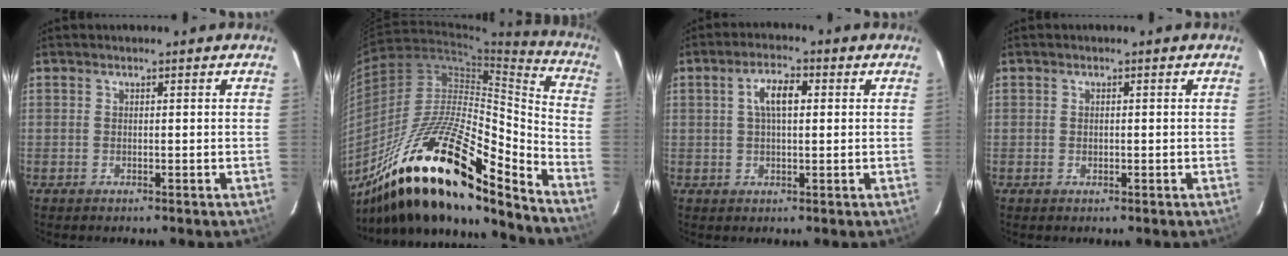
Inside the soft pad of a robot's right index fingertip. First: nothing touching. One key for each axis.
{"total": 25.6, "fx": -17.2, "fy": 6.4, "fz": 17.9, "tx": -0.311, "ty": -0.021, "tz": -0.308}
{"total": 5.2, "fx": 1.1, "fy": 2.1, "fz": 4.6, "tx": -0.086, "ty": 0.015, "tz": 0.020}
{"total": 0.7, "fx": -0.1, "fy": 0.5, "fz": 0.4, "tx": -0.005, "ty": 0.000, "tz": 0.000}